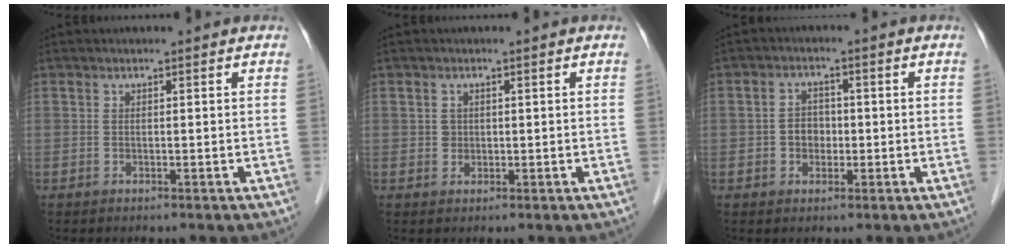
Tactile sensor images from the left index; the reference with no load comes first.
{"total": 1.3, "force": [0.2, 1.2, 0.4], "torque": [-0.010, 0.002, 0.005]}
{"total": 3.3, "force": [-0.5, 2.6, 1.9], "torque": [-0.036, 0.012, -0.009]}